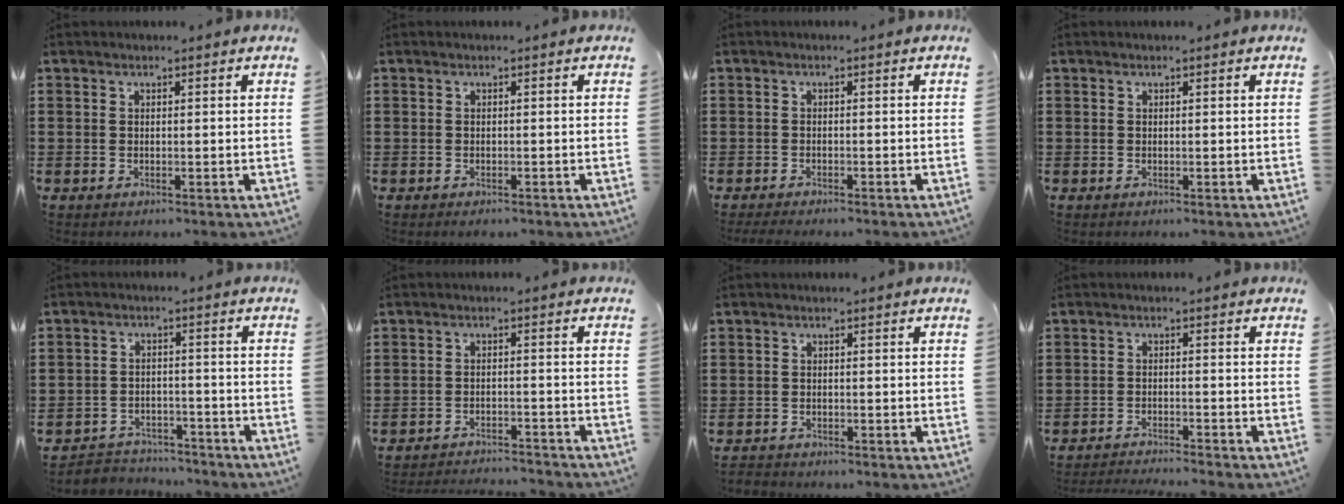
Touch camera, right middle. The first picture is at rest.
{"total": 0.5, "force": [-0.5, 0.0, 0.0], "torque": [-0.002, -0.002, -0.010]}
{"total": 1.3, "force": [-1.3, 0.3, 0.1], "torque": [-0.004, -0.001, -0.026]}
{"total": 0.0}
{"total": 3.9, "force": [-3.7, 1.2, -0.4], "torque": [-0.002, 0.003, -0.079]}
{"total": 3.1, "force": [-3.1, 0.0, 0.1], "torque": [-0.008, -0.001, -0.064]}
{"total": 1.5, "force": [-1.4, 0.5, -0.3], "torque": [0.001, -0.001, -0.031]}
{"total": 2.6, "force": [-2.6, -0.3, 0.2], "torque": [-0.007, -0.003, -0.053]}